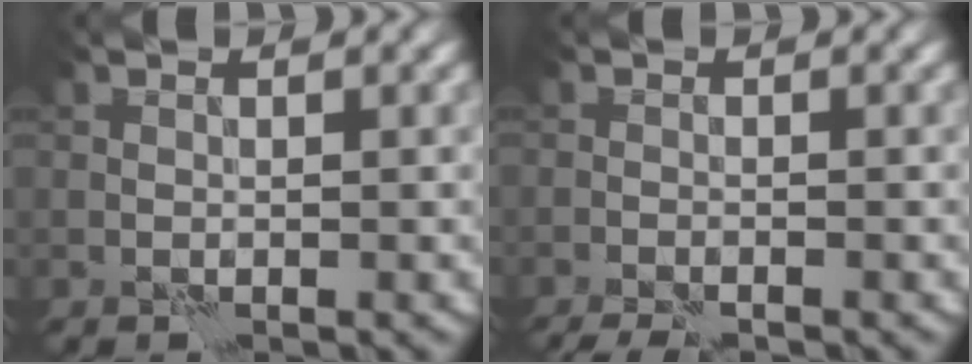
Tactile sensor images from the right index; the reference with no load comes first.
{"total": 2.9, "force": [-2.5, 0.3, 1.4], "torque": [-0.036, -0.009, -0.047]}